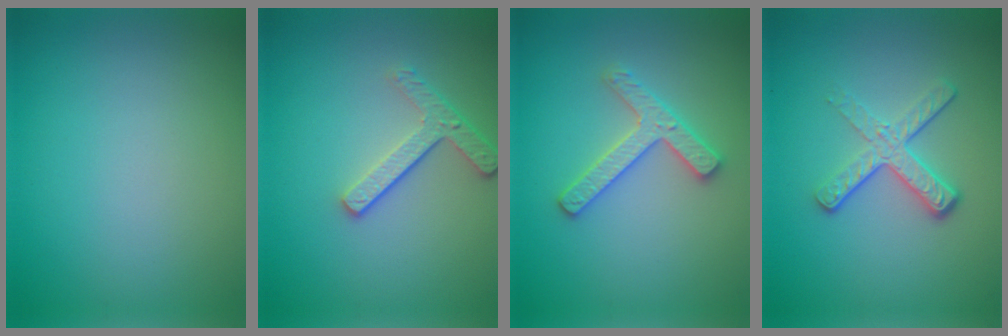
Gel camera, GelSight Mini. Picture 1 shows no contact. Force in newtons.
{"total": 2.9, "press": 2.4, "slide": 1.6}
{"total": 3.4, "press": 3.3, "slide": 0.6}
{"total": 3.9, "press": 2.6, "slide": 2.9}